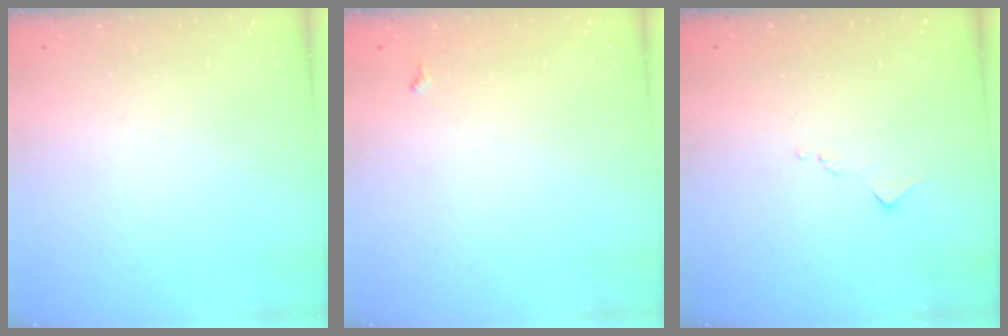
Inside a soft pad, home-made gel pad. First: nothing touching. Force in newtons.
{"total": 3.7, "press": 3.7, "slide": 0.5}
{"total": 6.6, "press": 6.6, "slide": 0.7}